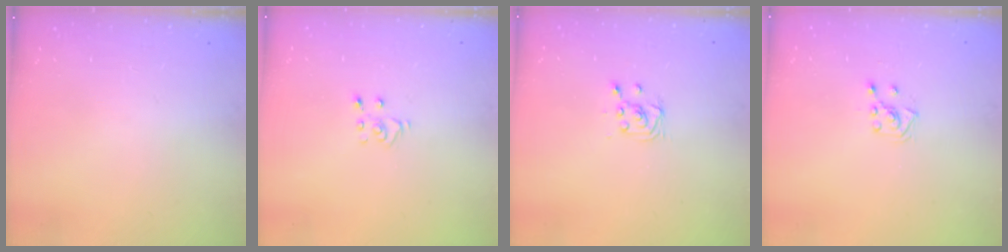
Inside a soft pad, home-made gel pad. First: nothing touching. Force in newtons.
{"total": 3.6, "press": 3.6, "slide": 0.2}
{"total": 3.8, "press": 3.8, "slide": 0.3}
{"total": 4.4, "press": 4.3, "slide": 0.6}